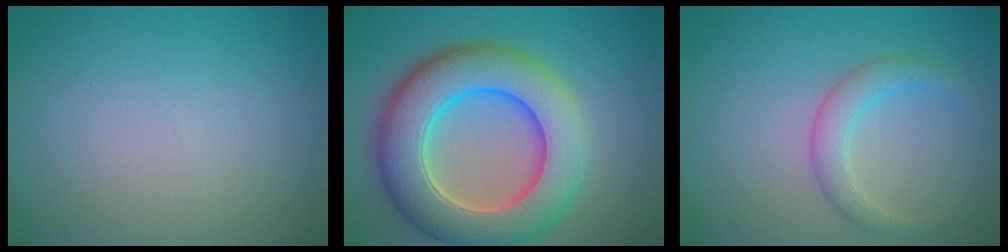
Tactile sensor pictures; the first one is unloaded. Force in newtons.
{"total": 10.8, "press": 10.8, "slide": 0.4}
{"total": 2.0, "press": 2.0, "slide": 0.2}